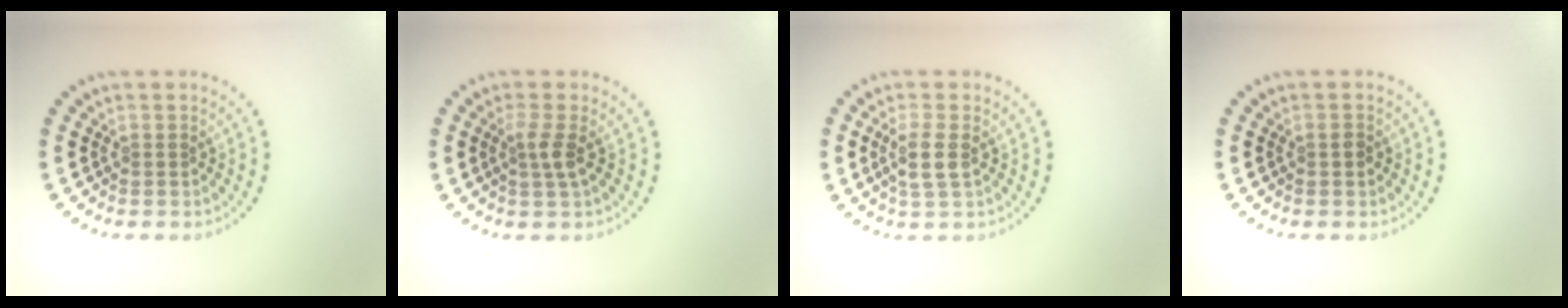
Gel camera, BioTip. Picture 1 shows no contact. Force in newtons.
{"total": 1.8, "press": 1.2, "slide": 1.3}
{"total": 2.4, "press": 2.1, "slide": 1.1}
{"total": 0.7, "press": 0.7, "slide": 0.0}